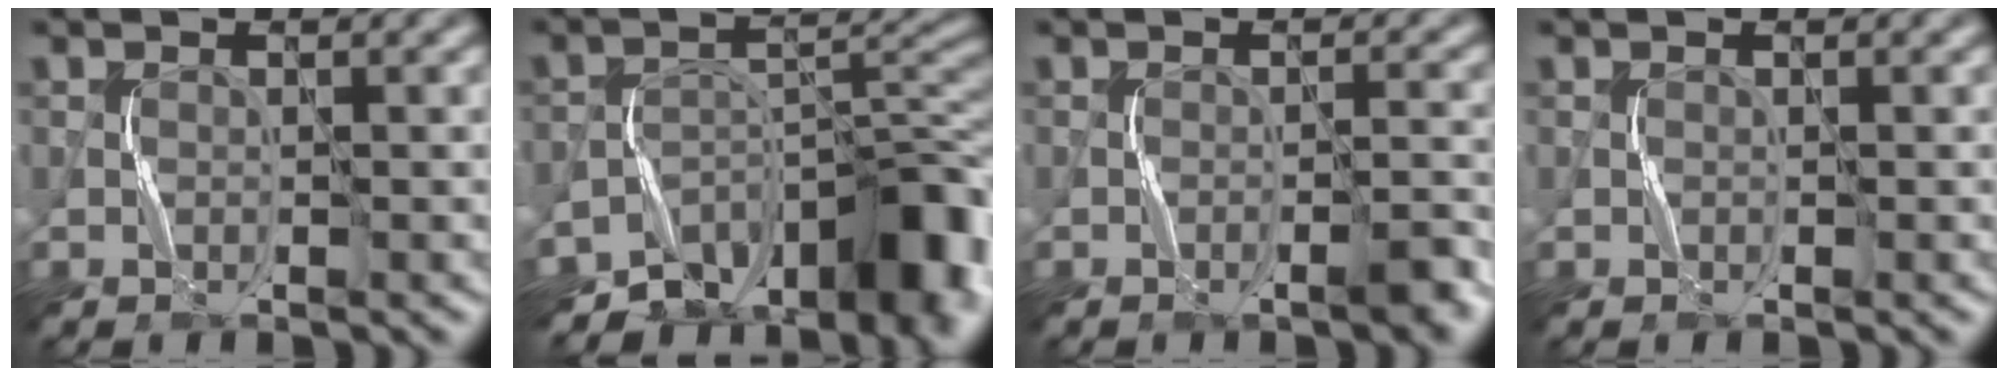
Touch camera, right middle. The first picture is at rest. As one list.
[{"total": 10.8, "force": [-7.9, 5.3, 5.1], "torque": [-0.042, 0.004, -0.131]}, {"total": 2.0, "force": [-1.0, 0.2, 1.7], "torque": [-0.025, 0.008, -0.018]}, {"total": 0.0}]